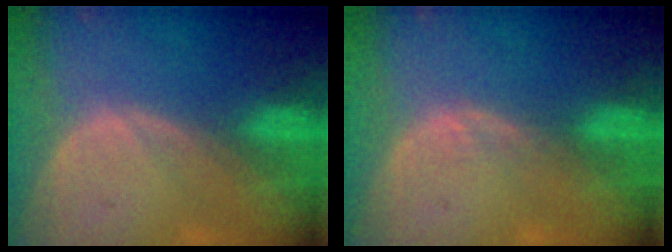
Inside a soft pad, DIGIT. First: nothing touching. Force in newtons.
{"total": 0.7, "press": 0.7, "slide": 0.1}